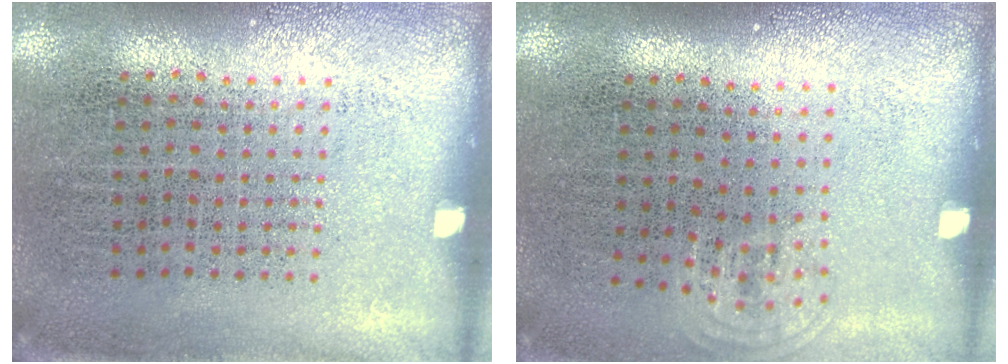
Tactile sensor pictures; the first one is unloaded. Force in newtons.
{"total": 0.8, "press": 0.5, "slide": 0.6}